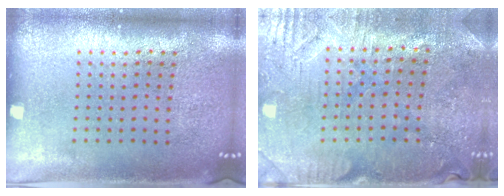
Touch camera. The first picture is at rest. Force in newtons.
{"total": 0.9, "press": 0.8, "slide": 0.4}